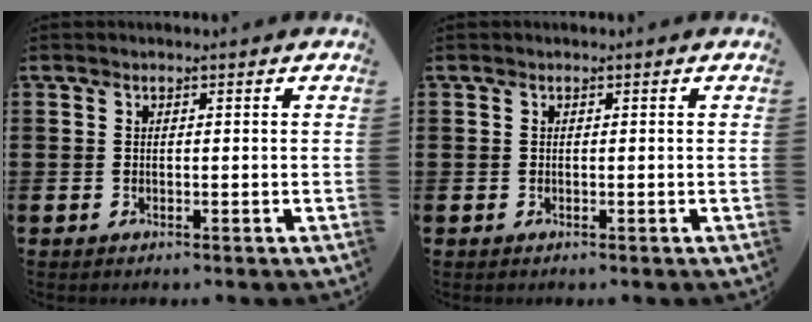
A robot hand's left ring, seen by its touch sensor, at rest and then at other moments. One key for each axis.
{"total": 0.0}